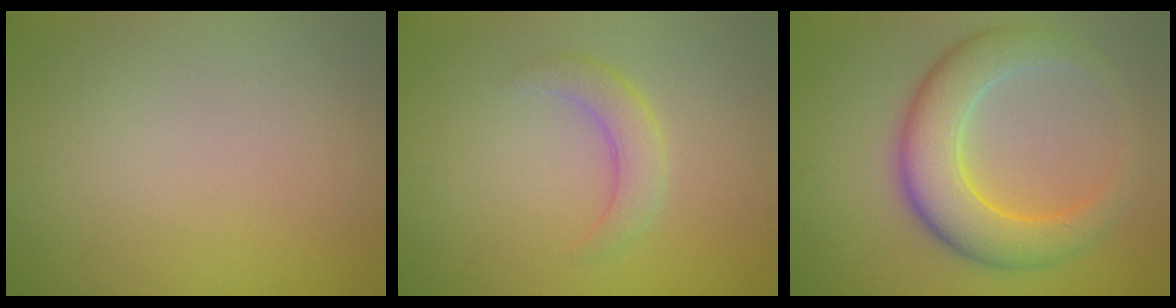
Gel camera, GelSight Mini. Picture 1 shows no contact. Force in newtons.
{"total": 2.6, "press": 2.6, "slide": 0.3}
{"total": 7.5, "press": 7.5, "slide": 0.3}